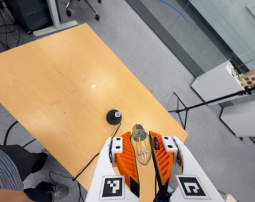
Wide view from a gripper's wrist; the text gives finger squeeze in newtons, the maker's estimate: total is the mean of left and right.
{"total": 22.7, "left": 25.8, "right": 19.5}